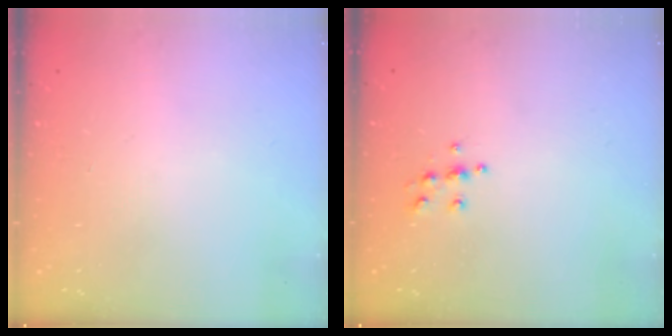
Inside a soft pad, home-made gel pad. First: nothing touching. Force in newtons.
{"total": 5.6, "press": 5.6, "slide": 0.6}